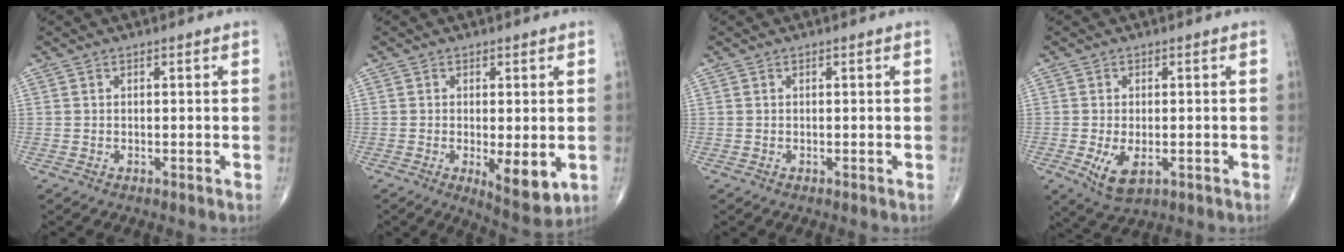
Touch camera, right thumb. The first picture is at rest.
{"total": 7.3, "force": [-1.5, 2.4, 6.7], "torque": [-0.096, -0.022, -0.017]}
{"total": 0.0}
{"total": 5.7, "force": [-1.6, 2.9, 4.6], "torque": [-0.086, -0.011, -0.020]}